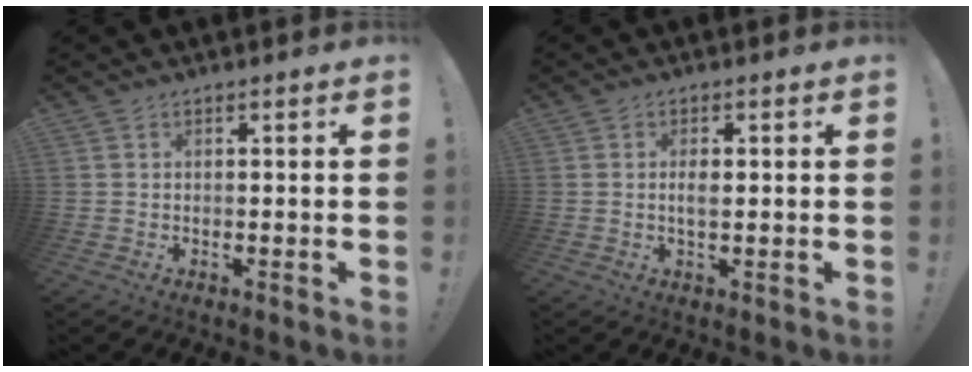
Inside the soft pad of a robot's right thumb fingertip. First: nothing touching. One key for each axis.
{"total": 2.6, "fx": 0.0, "fy": 1.1, "fz": 2.4, "tx": -0.035, "ty": -0.001, "tz": -0.005}